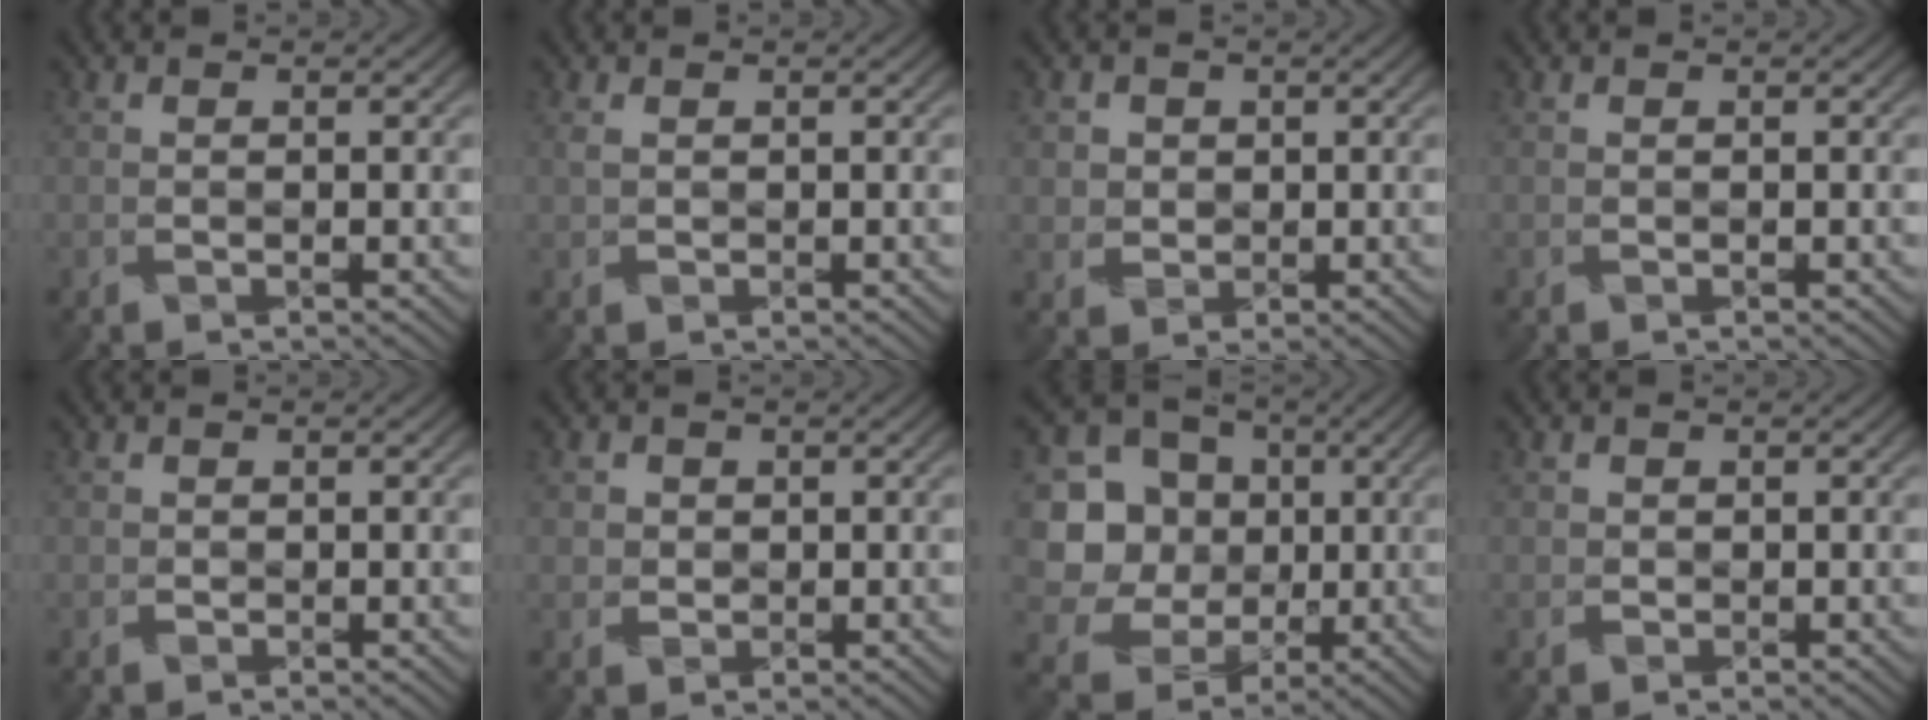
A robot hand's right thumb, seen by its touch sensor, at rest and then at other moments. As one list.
[{"total": 0.6, "force": [0.3, 0.4, 0.3], "torque": [-0.011, -0.001, 0.009]}, {"total": 2.2, "force": [0.9, 1.9, -0.6], "torque": [0.004, -0.011, 0.020]}, {"total": 0.0}, {"total": 0.9, "force": [0.1, 0.9, 0.3], "torque": [-0.006, -0.003, 0.004]}, {"total": 1.6, "force": [0.6, 1.3, -0.7], "torque": [0.014, -0.007, 0.012]}, {"total": 10.2, "force": [0.9, 9.6, 3.3], "torque": [-0.111, 0.005, 0.005]}, {"total": 1.1, "force": [0.4, 1.0, 0.0], "torque": [0.003, -0.002, 0.008]}]